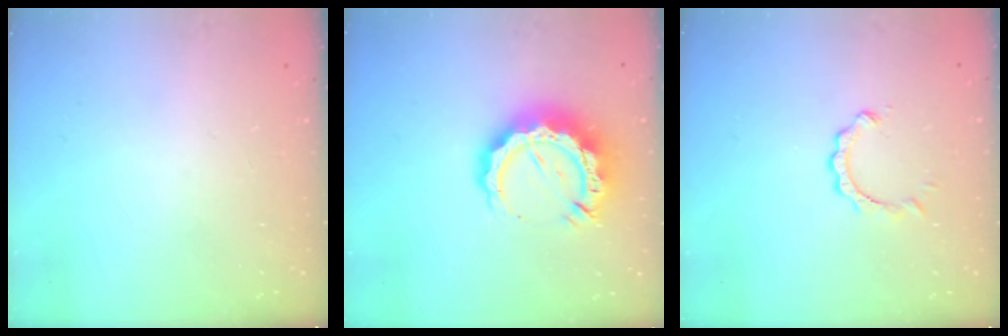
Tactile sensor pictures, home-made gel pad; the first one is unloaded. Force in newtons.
{"total": 13.8, "press": 13.7, "slide": 1.2}
{"total": 2.1, "press": 2.1, "slide": 0.2}